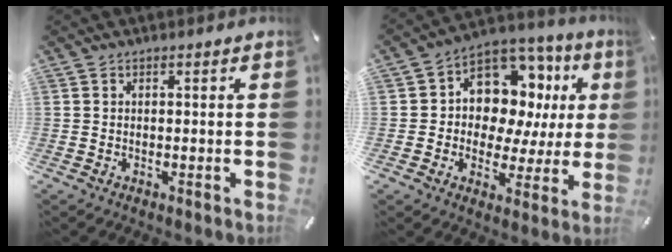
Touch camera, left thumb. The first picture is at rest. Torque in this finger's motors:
{"motor_torque": [0.69, 0.60, 0.80, 0.27, 0.38]}